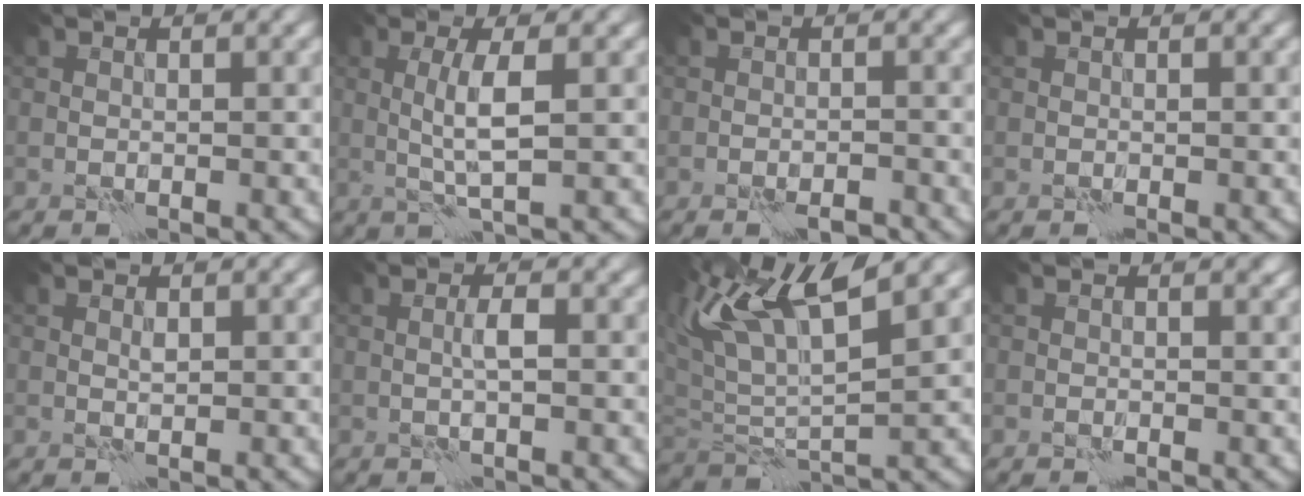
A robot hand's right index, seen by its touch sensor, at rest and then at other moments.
{"total": 3.3, "force": [0.3, 0.5, 3.2], "torque": [-0.065, 0.006, 0.008]}
{"total": 2.2, "force": [-1.8, 0.4, 1.2], "torque": [-0.019, 0.004, -0.026]}
{"total": 0.0}
{"total": 0.5, "force": [0.3, 0.2, 0.4], "torque": [-0.011, 0.003, 0.007]}
{"total": 1.5, "force": [0.0, 0.2, 1.5], "torque": [-0.031, 0.008, 0.001]}
{"total": 10.6, "force": [5.9, 3.0, 8.3], "torque": [-0.179, 0.021, 0.112]}
{"total": 0.5, "force": [0.3, 0.2, 0.4], "torque": [-0.002, -0.002, 0.004]}